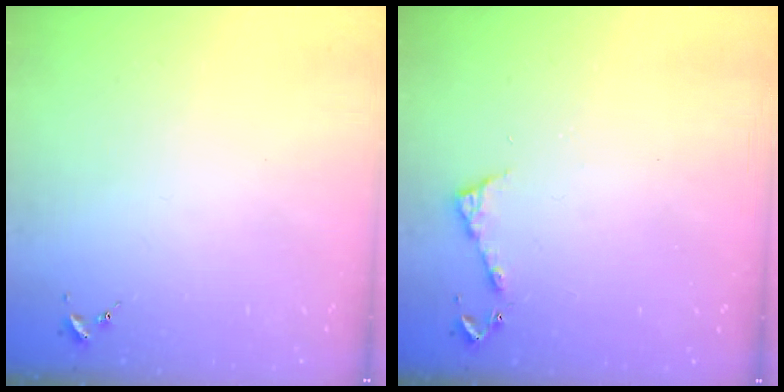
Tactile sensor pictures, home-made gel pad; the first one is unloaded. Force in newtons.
{"total": 4.9, "press": 4.8, "slide": 0.5}